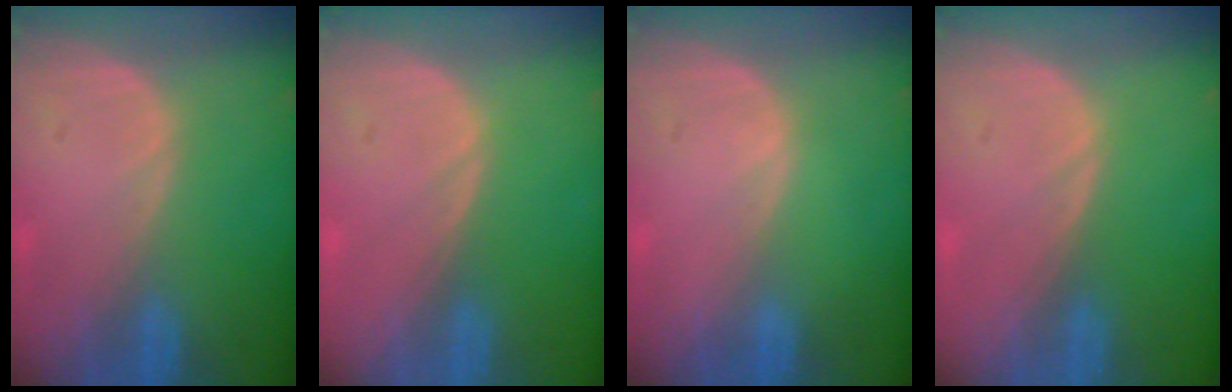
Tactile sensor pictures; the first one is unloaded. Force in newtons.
{"total": 0.0}
{"total": 0.0}
{"total": 0.0}